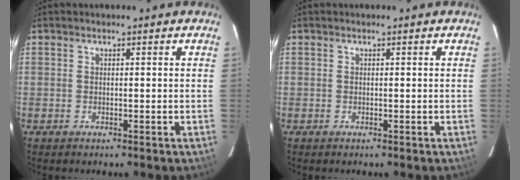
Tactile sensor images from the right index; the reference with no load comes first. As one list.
[{"total": 0.0}]